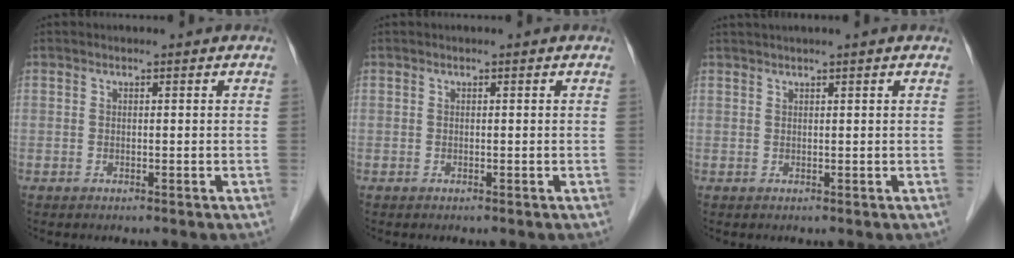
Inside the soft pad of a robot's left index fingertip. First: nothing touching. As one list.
[{"total": 0.0}, {"total": 2.3, "force": [1.8, -0.6, 1.2], "torque": [-0.021, 0.019, 0.040]}]